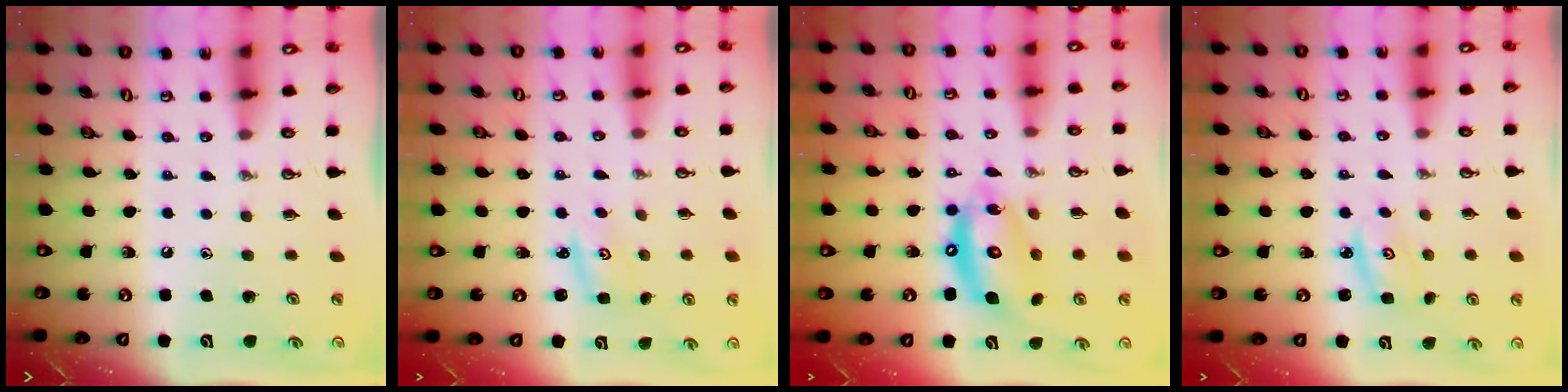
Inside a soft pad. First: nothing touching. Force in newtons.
{"total": 1.5, "press": 1.5, "slide": 0.1}
{"total": 13.6, "press": 13.6, "slide": 1.2}
{"total": 2.4, "press": 2.4, "slide": 0.2}